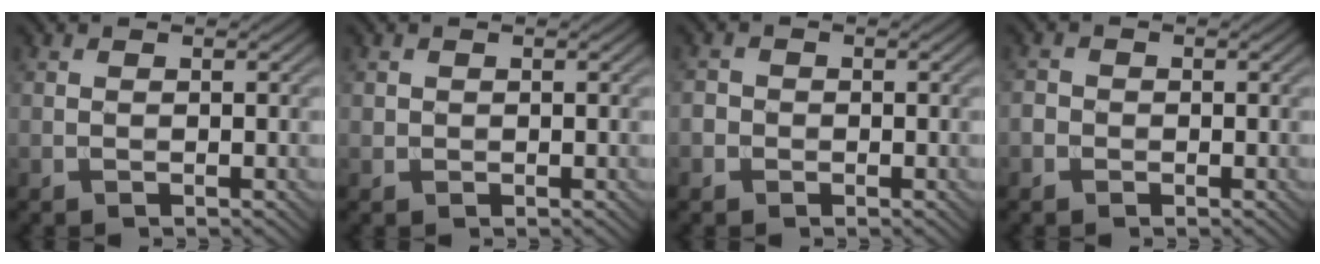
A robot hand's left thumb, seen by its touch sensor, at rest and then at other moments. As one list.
[{"total": 0.8, "force": [0.2, 0.8, 0.1], "torque": [-0.004, -0.004, 0.005]}, {"total": 1.8, "force": [-0.6, 1.7, 0.4], "torque": [-0.001, 0.000, -0.018]}, {"total": 1.5, "force": [-0.6, 1.3, 0.4], "torque": [-0.002, -0.001, -0.018]}]